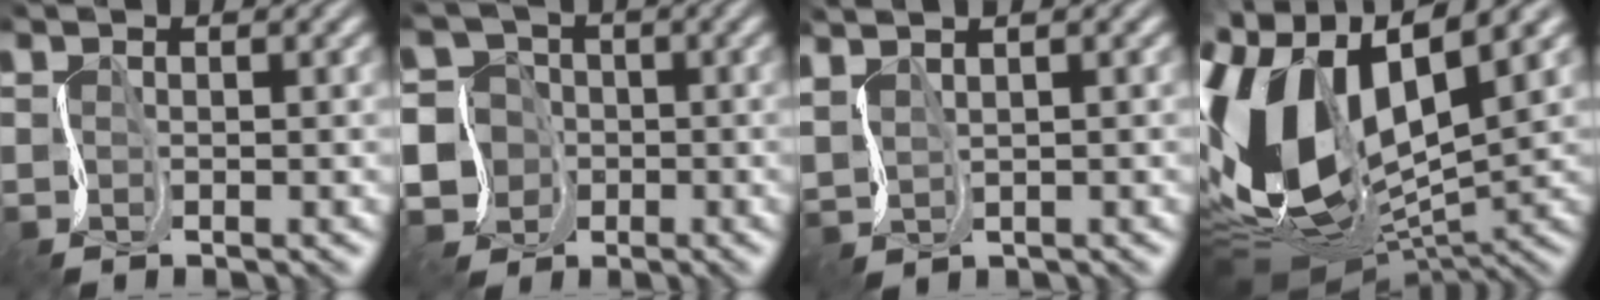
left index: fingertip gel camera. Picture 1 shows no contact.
{"total": 12.4, "force": [-4.3, 11.3, 2.9], "torque": [-0.089, -0.003, -0.106]}
{"total": 3.0, "force": [2.3, 1.0, 1.8], "torque": [-0.058, 0.016, 0.046]}
{"total": 14.8, "force": [0.2, 8.3, 12.3], "torque": [-0.270, 0.008, -0.008]}